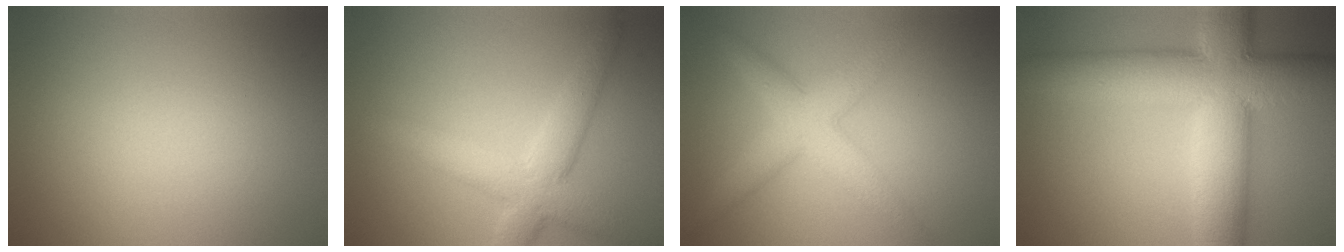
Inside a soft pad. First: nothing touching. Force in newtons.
{"total": 5.6, "press": 5.6, "slide": 0.3}
{"total": 4.7, "press": 4.7, "slide": 0.2}
{"total": 12.9, "press": 12.9, "slide": 0.3}